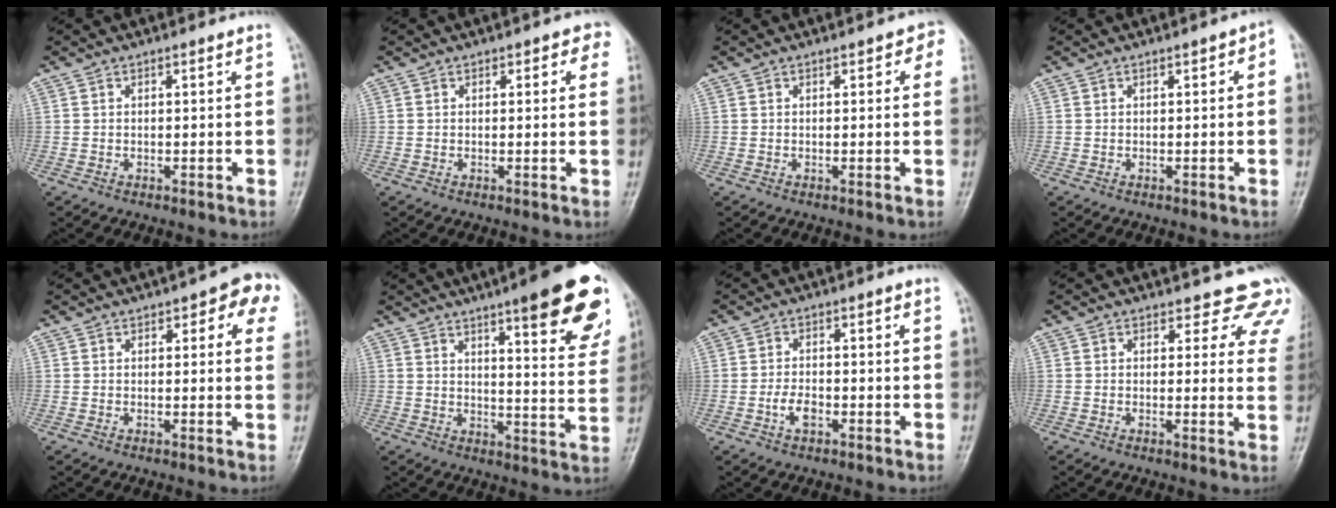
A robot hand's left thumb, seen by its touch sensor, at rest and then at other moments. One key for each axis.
{"total": 2.6, "fx": 1.3, "fy": 1.9, "fz": 1.2, "tx": 0.028, "ty": -0.001, "tz": 0.007}
{"total": 2.6, "fx": 1.2, "fy": 1.7, "fz": 1.6, "tx": 0.017, "ty": 0.000, "tz": 0.008}
{"total": 1.3, "fx": 0.2, "fy": 0.8, "fz": 1.0, "tx": 0.003, "ty": 0.005, "tz": -0.003}
{"total": 7.3, "fx": 3.1, "fy": 3.6, "fz": 5.5, "tx": -0.015, "ty": -0.002, "tz": 0.026}
{"total": 20.2, "fx": 11.8, "fy": 4.4, "fz": 15.8, "tx": -0.169, "ty": -0.051, "tz": 0.149}
{"total": 3.4, "fx": -1.5, "fy": 1.9, "fz": 2.4, "tx": -0.039, "ty": 0.010, "tz": -0.029}
{"total": 9.4, "fx": 7.9, "fy": 4.6, "fz": 2.1, "tx": 0.040, "ty": -0.037, "tz": 0.053}